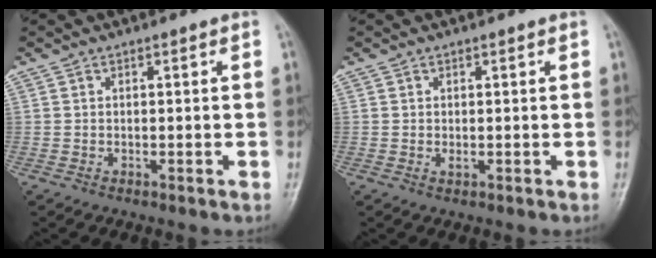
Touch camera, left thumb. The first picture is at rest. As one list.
[{"total": 0.9, "force": [0.1, 0.5, 0.7], "torque": [-0.011, -0.002, 0.004]}]